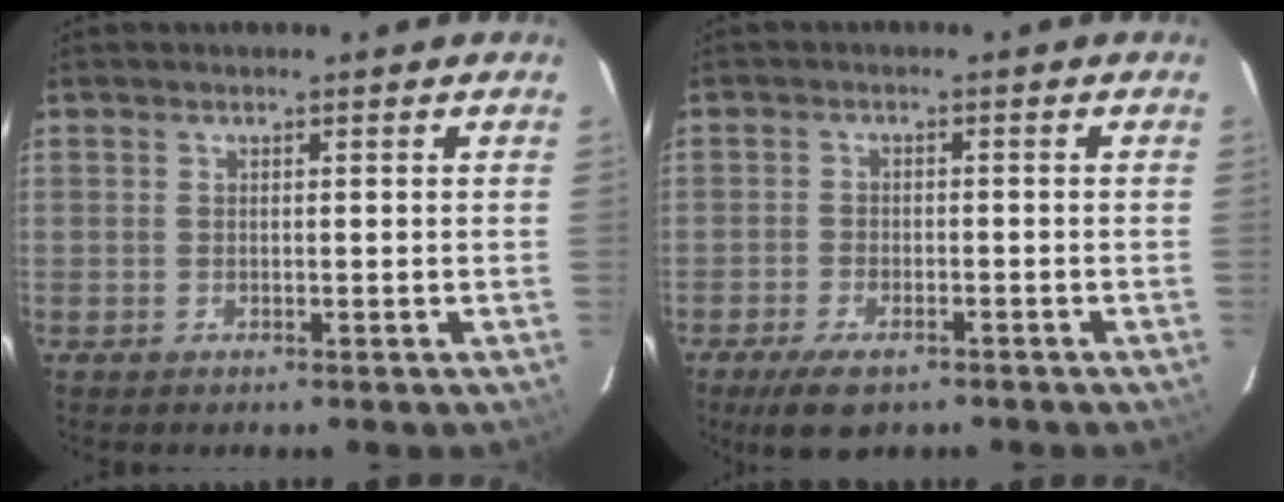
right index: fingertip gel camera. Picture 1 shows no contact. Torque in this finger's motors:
{"motor_torque": [0.59, -0.46, 0.12, 0.06]}